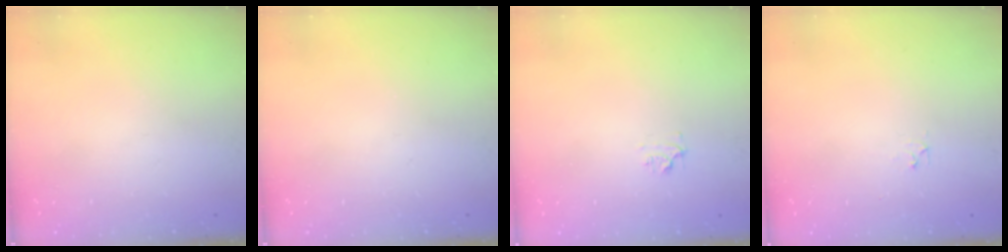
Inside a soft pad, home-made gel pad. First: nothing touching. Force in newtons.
{"total": 0.0}
{"total": 4.4, "press": 4.4, "slide": 0.5}
{"total": 1.9, "press": 1.9, "slide": 0.2}